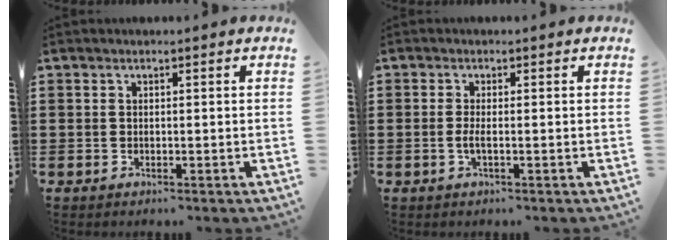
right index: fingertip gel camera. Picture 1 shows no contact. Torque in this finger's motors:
{"motor_torque": [2.14, 0.00, 0.02, 0.03]}